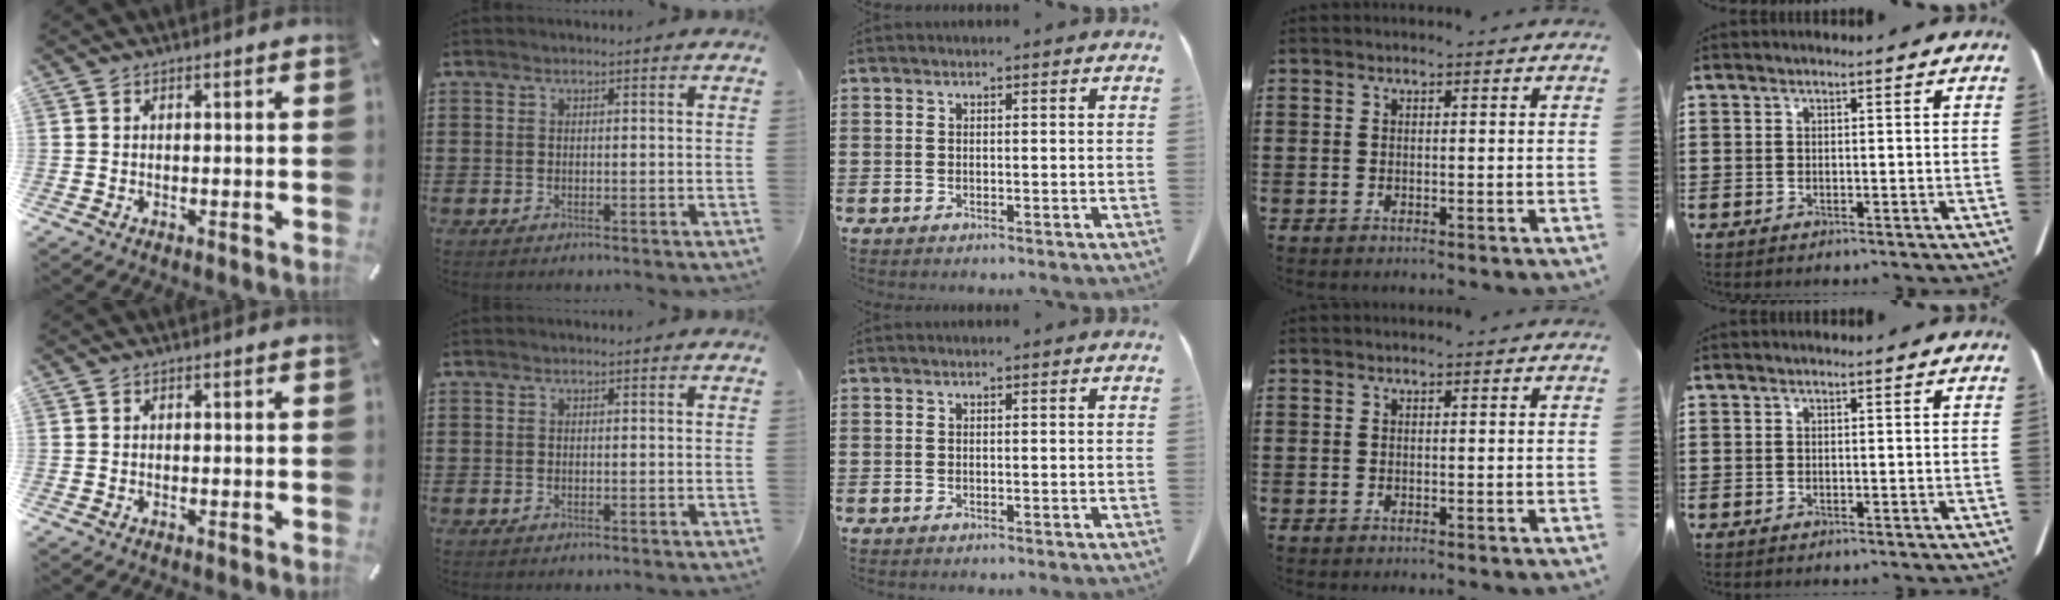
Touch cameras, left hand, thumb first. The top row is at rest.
{}